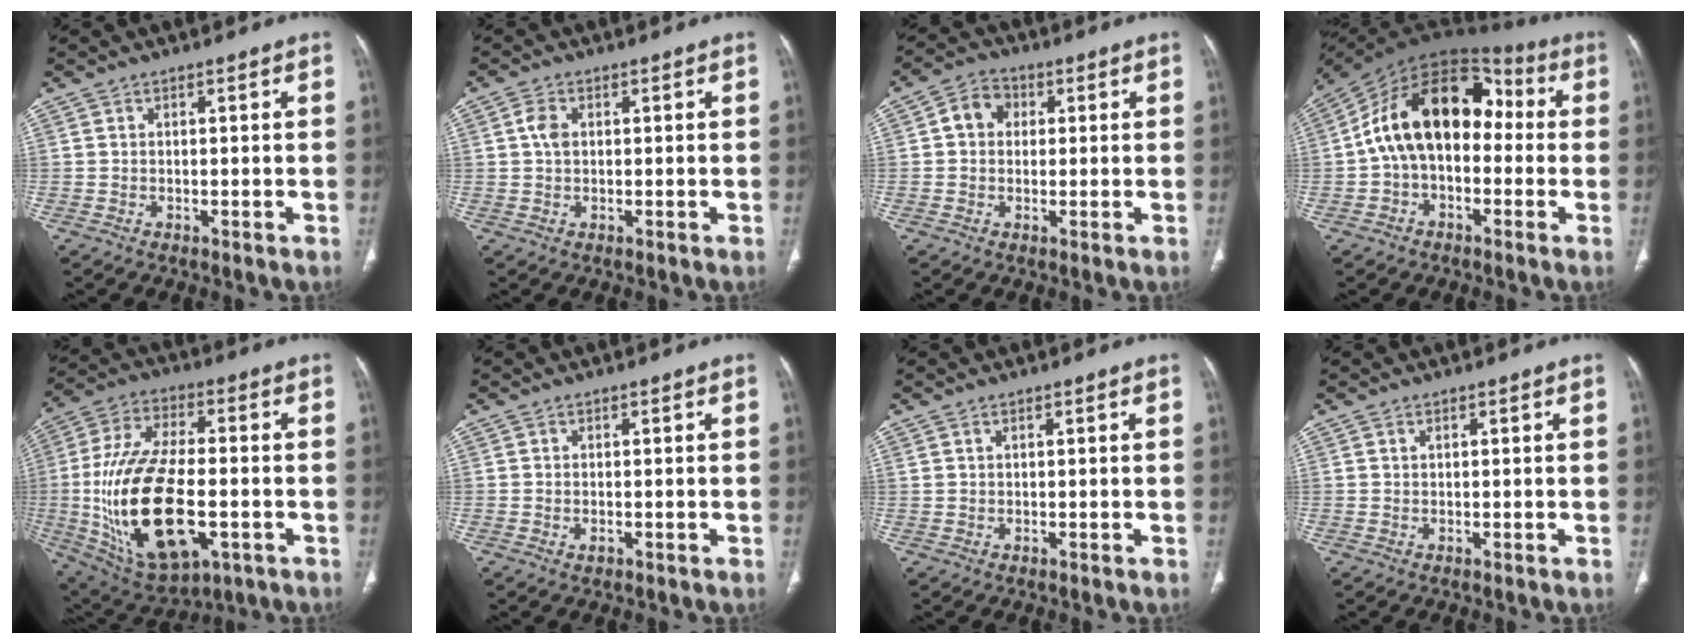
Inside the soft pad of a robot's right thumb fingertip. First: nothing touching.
{"total": 2.9, "force": [0.6, 1.9, 2.1], "torque": [-0.041, 0.004, 0.010]}
{"total": 5.4, "force": [0.9, 4.5, 2.8], "torque": [-0.032, 0.011, 0.007]}
{"total": 18.1, "force": [-0.1, 11.7, 13.8], "torque": [-0.204, 0.057, -0.015]}
{"total": 25.1, "force": [-4.4, 12.4, 21.3], "torque": [-0.425, 0.005, -0.054]}
{"total": 0.9, "force": [-0.3, 0.6, 0.7], "torque": [-0.013, 0.000, -0.002]}
{"total": 0.6, "force": [0.4, 0.2, 0.4], "torque": [-0.008, 0.004, 0.011]}
{"total": 0.5, "force": [0.3, 0.3, 0.3], "torque": [-0.005, 0.000, 0.006]}